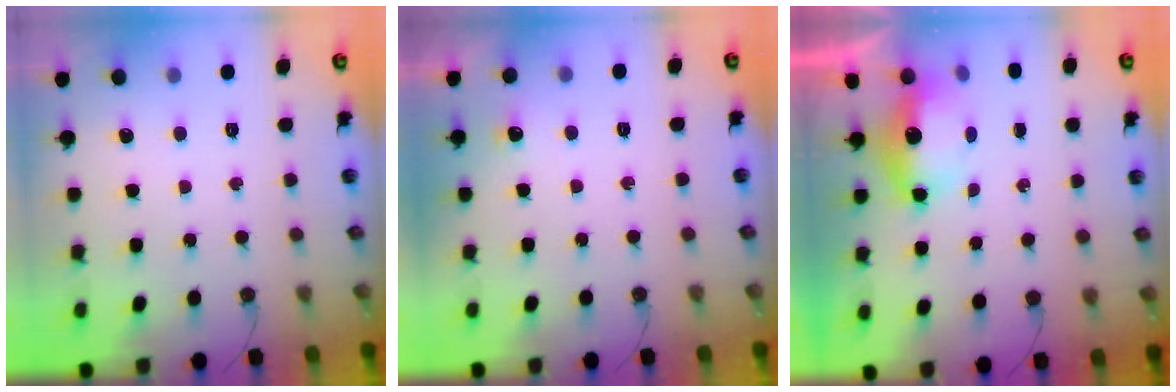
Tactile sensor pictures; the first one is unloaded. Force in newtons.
{"total": 4.9, "press": 4.8, "slide": 1.1}
{"total": 7.3, "press": 7.3, "slide": 0.1}